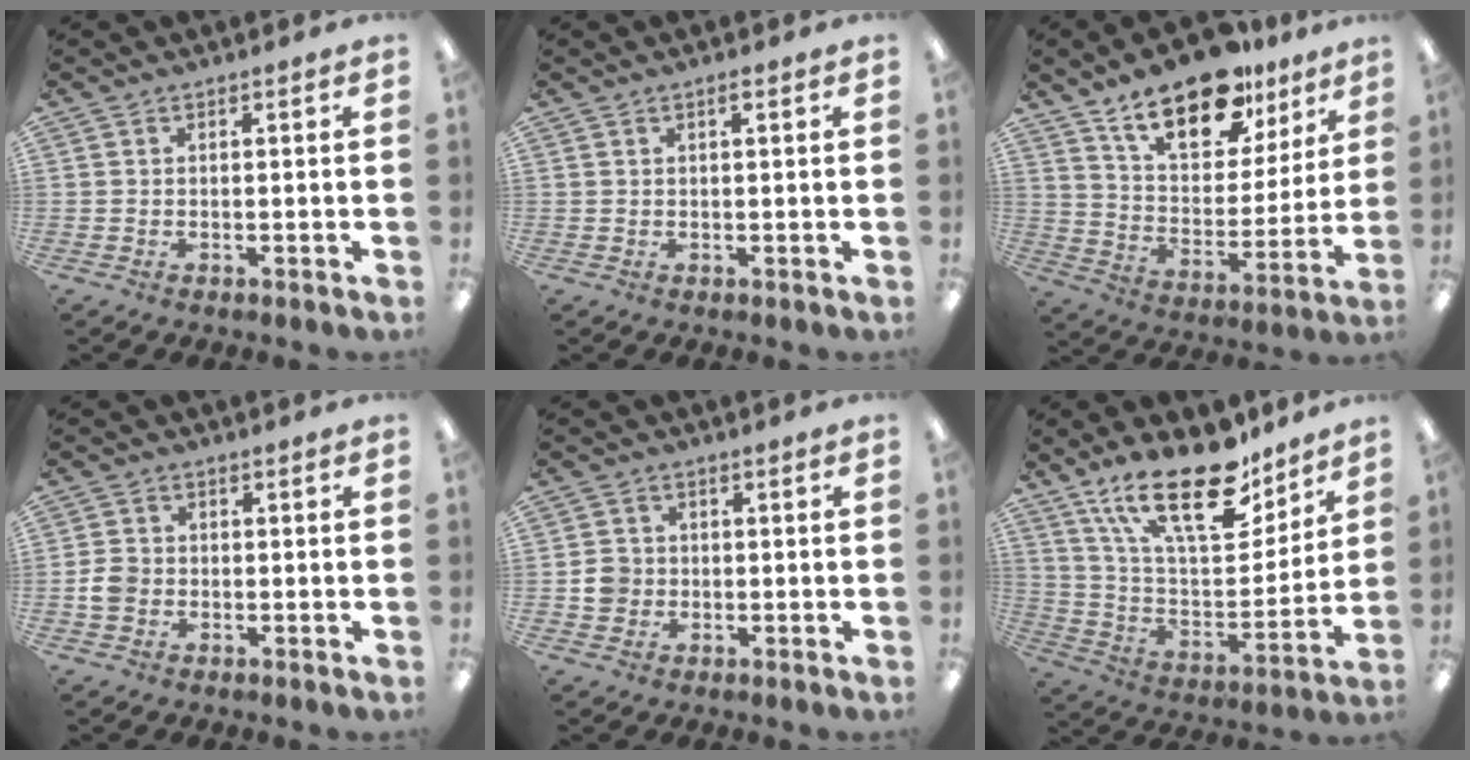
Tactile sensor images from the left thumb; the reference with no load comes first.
{"total": 1.1, "force": [0.7, 0.3, 0.8], "torque": [-0.010, -0.001, 0.010]}
{"total": 20.0, "force": [14.1, 9.2, 10.7], "torque": [-0.176, -0.077, 0.245]}
{"total": 3.8, "force": [-0.7, 3.3, 1.7], "torque": [-0.028, 0.008, -0.012]}
{"total": 4.2, "force": [-0.4, 4.0, 1.2], "torque": [-0.016, 0.006, -0.007]}
{"total": 23.8, "force": [16.0, 9.6, 14.6], "torque": [-0.242, -0.096, 0.279]}